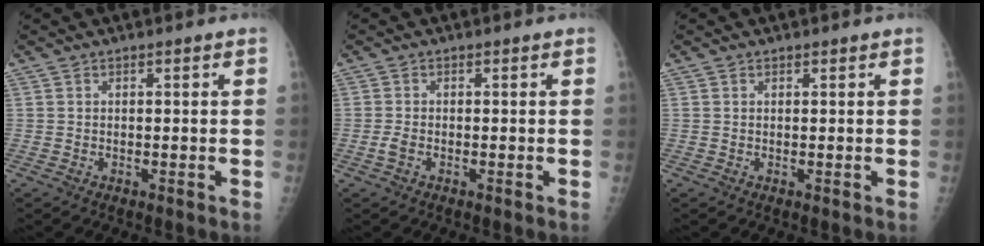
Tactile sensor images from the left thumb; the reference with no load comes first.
{"total": 1.5, "force": [-0.7, 0.8, 1.1], "torque": [-0.027, 0.000, -0.015]}
{"total": 0.0}